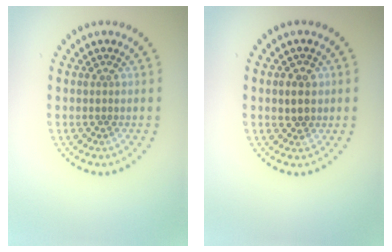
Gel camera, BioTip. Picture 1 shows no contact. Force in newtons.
{"total": 2.1, "press": 2.0, "slide": 0.7}